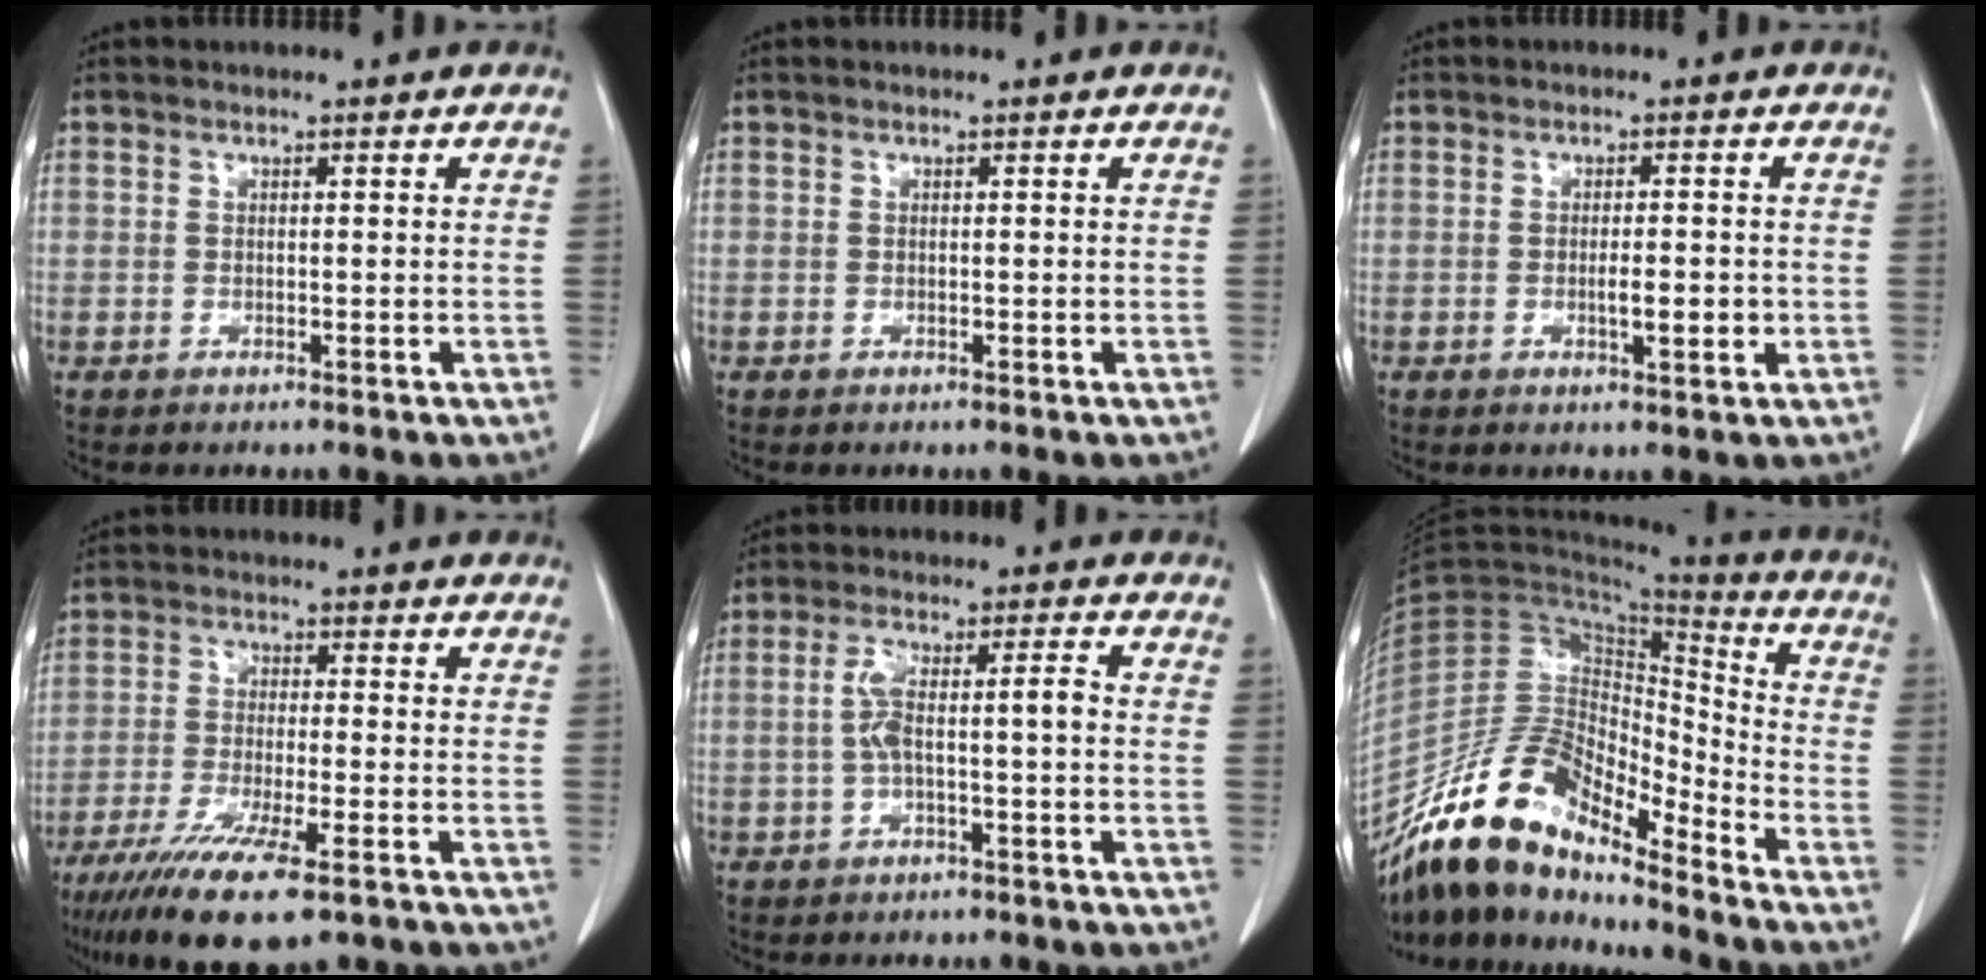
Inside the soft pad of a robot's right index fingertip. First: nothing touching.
{"total": 0.0}
{"total": 3.4, "force": [-0.6, 0.9, 3.2], "torque": [-0.052, -0.001, -0.006]}
{"total": 13.3, "force": [-8.7, 2.2, 9.8], "torque": [-0.175, -0.036, -0.143]}
{"total": 5.7, "force": [-0.5, 1.1, 5.5], "torque": [-0.113, 0.026, -0.008]}
{"total": 15.6, "force": [-13.0, 5.1, 6.9], "torque": [-0.116, 0.041, -0.243]}